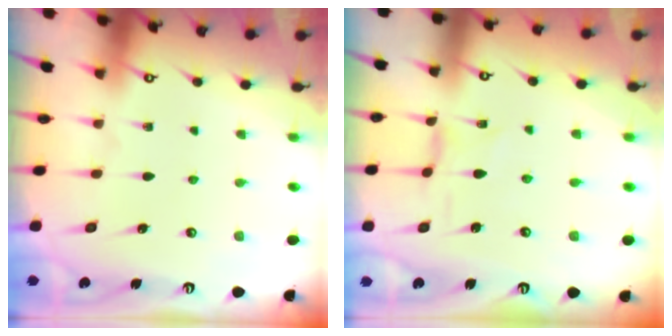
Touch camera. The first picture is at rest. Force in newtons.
{"total": 0.0}